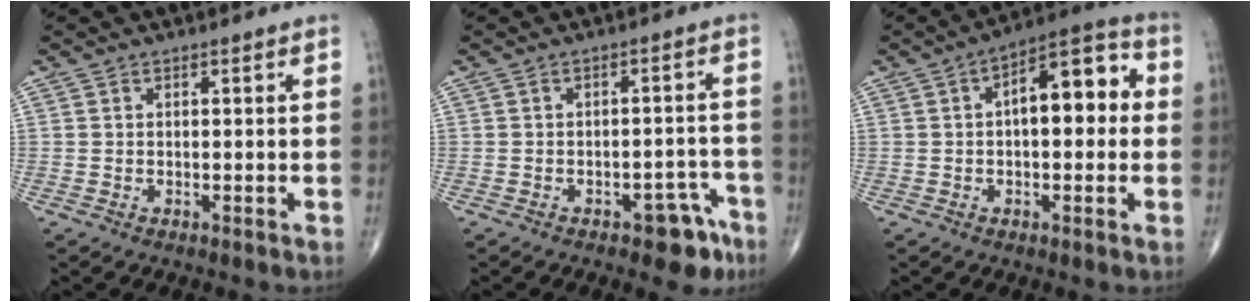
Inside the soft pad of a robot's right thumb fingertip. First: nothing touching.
{"total": 6.6, "force": [-4.1, 3.1, 4.1], "torque": [-0.023, 0.036, -0.048]}
{"total": 12.3, "force": [1.3, 5.7, 10.8], "torque": [-0.130, 0.035, 0.009]}